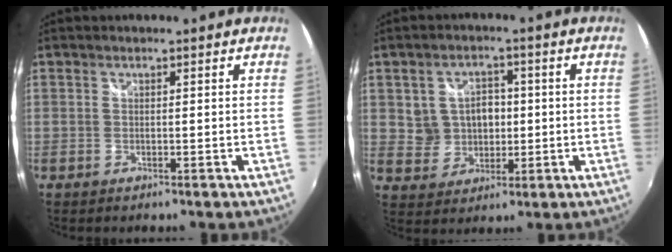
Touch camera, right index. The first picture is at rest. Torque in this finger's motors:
{"motor_torque": [0.01, 0.15, 0.27, 0.05]}